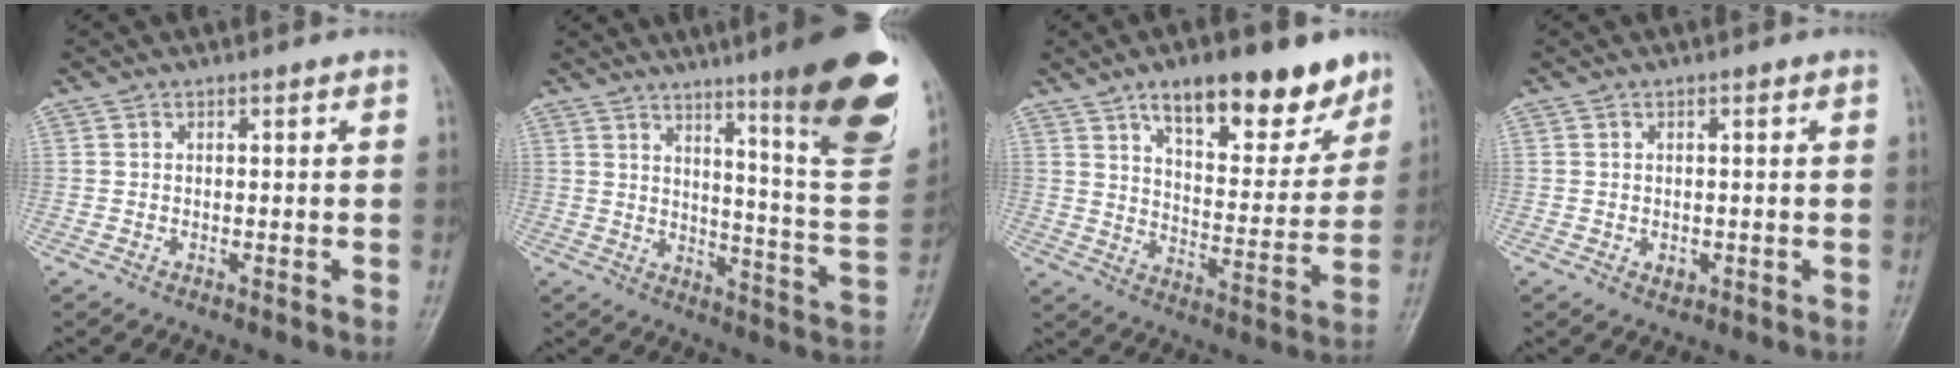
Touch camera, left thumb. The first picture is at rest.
{"total": 22.1, "force": [12.7, 2.8, 17.9], "torque": [-0.209, -0.072, 0.178]}
{"total": 18.2, "force": [11.8, 7.4, 11.7], "torque": [-0.117, -0.056, 0.182]}
{"total": 1.5, "force": [-0.3, 1.2, 0.9], "torque": [-0.007, 0.000, 0.000]}